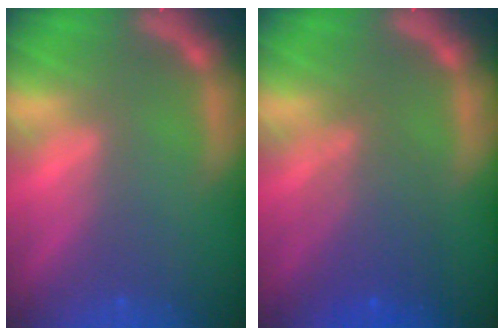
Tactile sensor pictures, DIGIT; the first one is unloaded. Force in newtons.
{"total": 4.6}